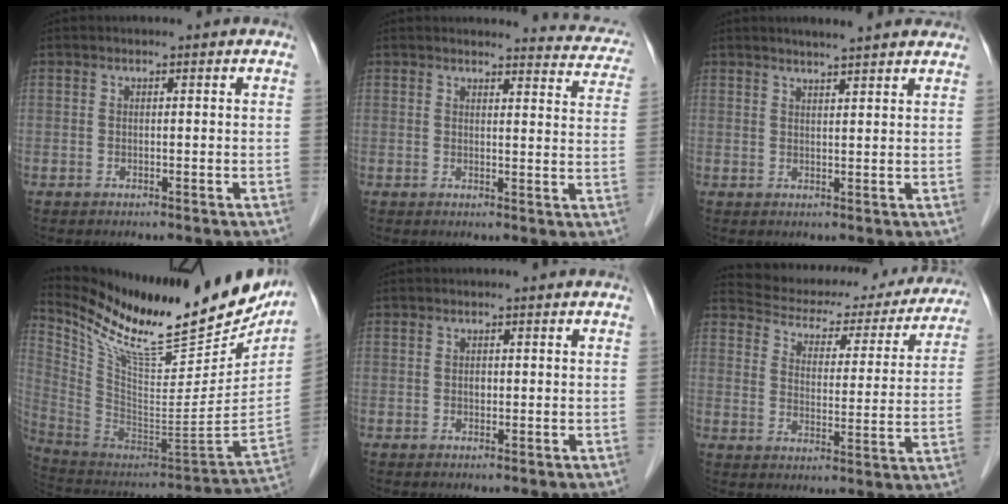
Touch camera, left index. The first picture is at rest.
{"total": 9.1, "force": [8.8, 1.7, 1.2], "torque": [0.011, -0.034, 0.070]}
{"total": 7.3, "force": [6.4, 0.7, 3.4], "torque": [-0.045, 0.014, 0.078]}
{"total": 30.6, "force": [25.1, 6.8, 16.2], "torque": [-0.278, -0.053, 0.378]}
{"total": 0.7, "force": [0.0, 0.5, 0.5], "torque": [-0.008, 0.001, 0.000]}
{"total": 21.6, "force": [20.0, 6.4, 5.2], "torque": [-0.070, -0.015, 0.247]}